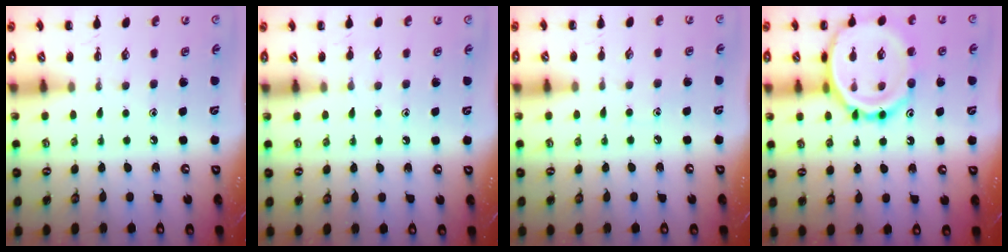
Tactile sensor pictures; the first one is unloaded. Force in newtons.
{"total": 3.7, "press": 3.5, "slide": 1.3}
{"total": 4.2, "press": 3.9, "slide": 1.5}
{"total": 19.3, "press": 19.3, "slide": 1.6}